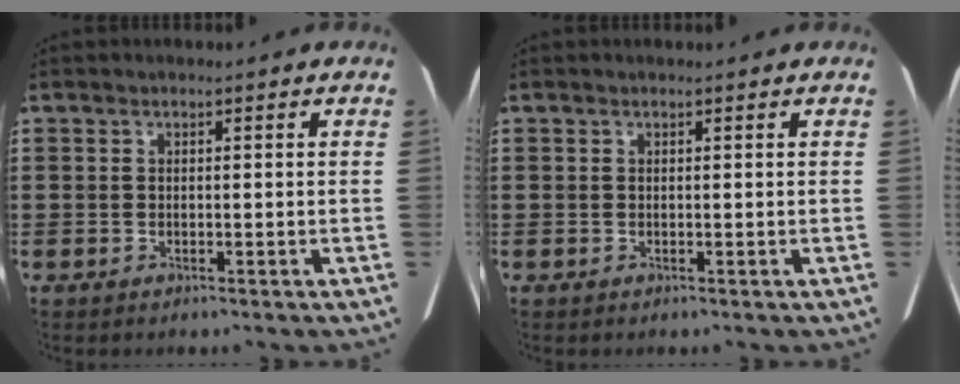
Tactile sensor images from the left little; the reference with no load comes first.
{"total": 0.0}